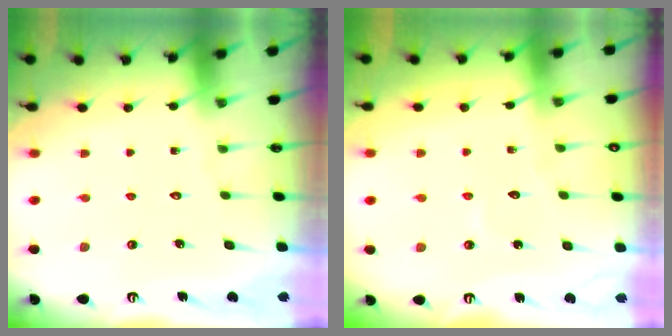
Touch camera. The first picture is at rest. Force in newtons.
{"total": 3.8, "press": 3.8, "slide": 0.1}